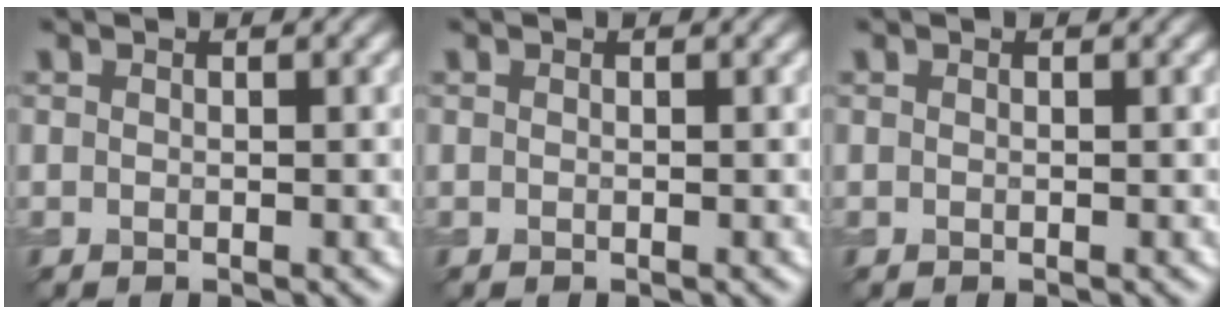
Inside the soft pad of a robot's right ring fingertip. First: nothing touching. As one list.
[{"total": 0.0}, {"total": 0.0}]